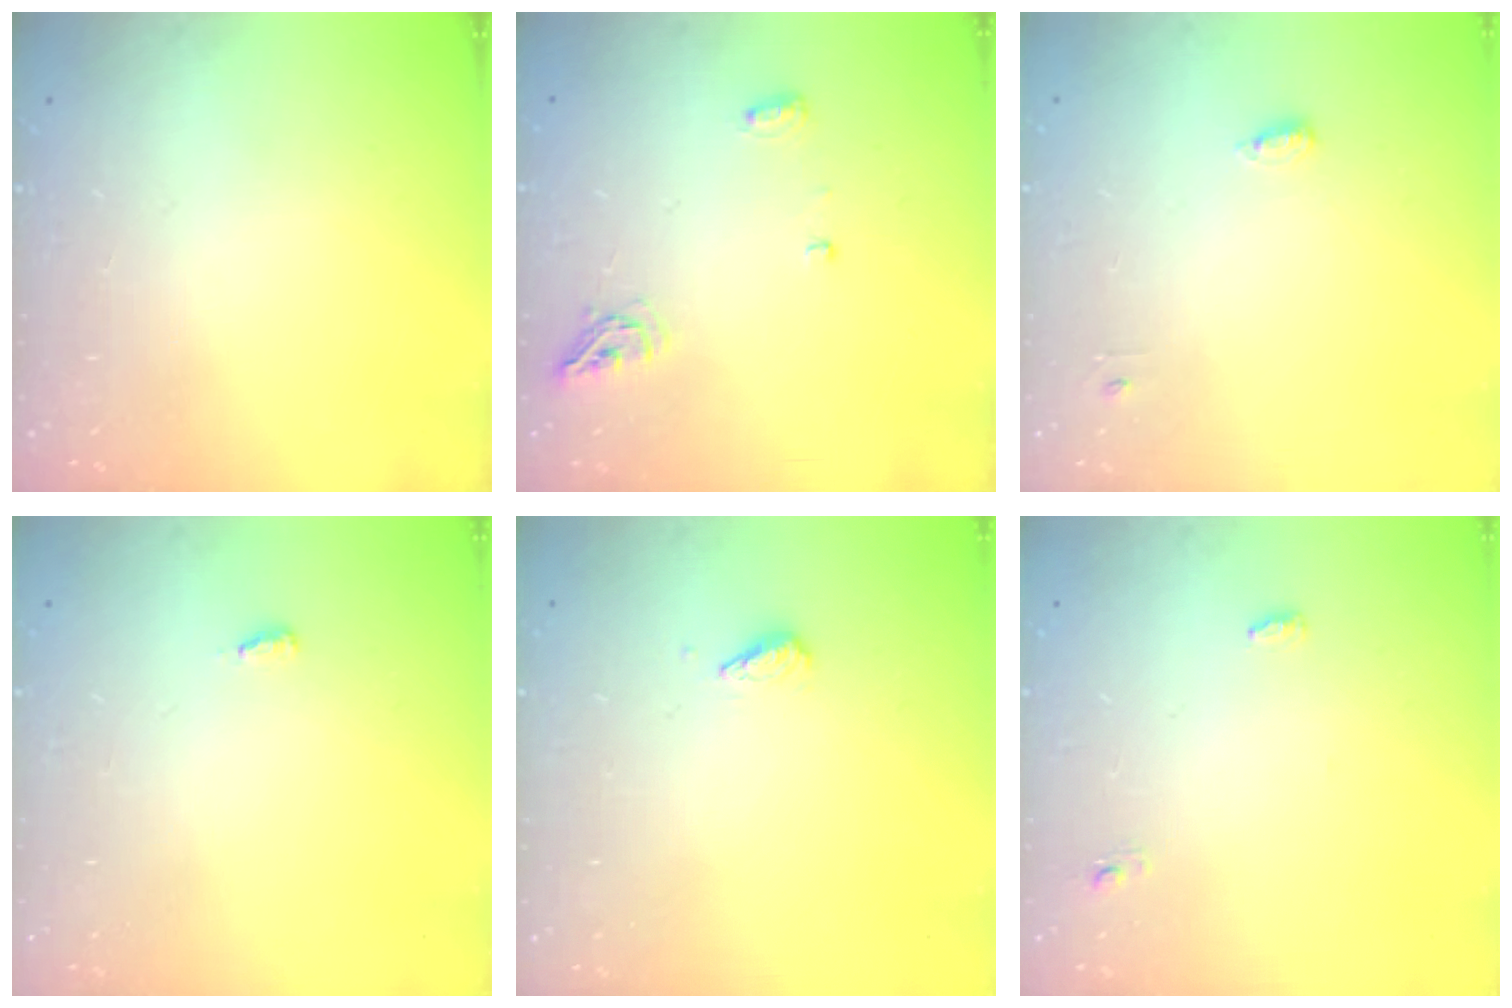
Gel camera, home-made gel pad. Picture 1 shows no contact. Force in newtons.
{"total": 5.8, "press": 5.7, "slide": 0.9}
{"total": 3.7, "press": 3.6, "slide": 1.0}
{"total": 2.6, "press": 2.4, "slide": 1.0}
{"total": 3.0, "press": 2.9, "slide": 0.6}
{"total": 3.5, "press": 3.4, "slide": 0.9}